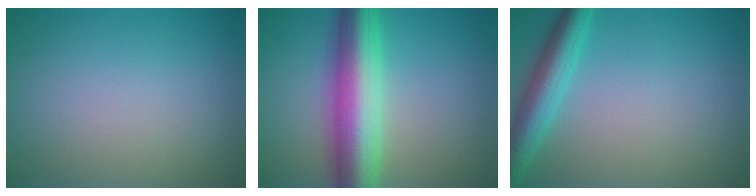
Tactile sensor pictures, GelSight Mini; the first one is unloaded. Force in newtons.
{"total": 9.7, "press": 9.7, "slide": 0.3}
{"total": 4.5, "press": 4.4, "slide": 0.2}